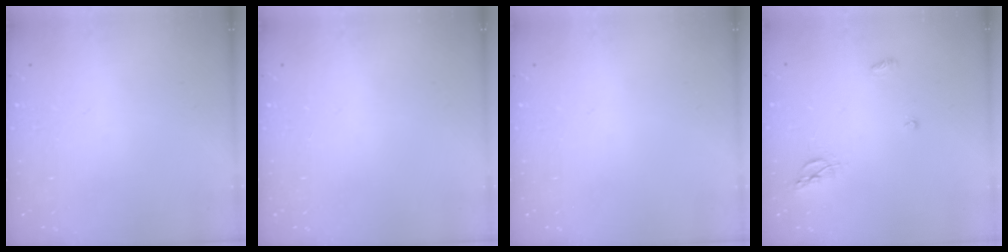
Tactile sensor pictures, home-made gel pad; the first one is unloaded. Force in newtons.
{"total": 0.0}
{"total": 0.0}
{"total": 6.5, "press": 6.5, "slide": 0.1}